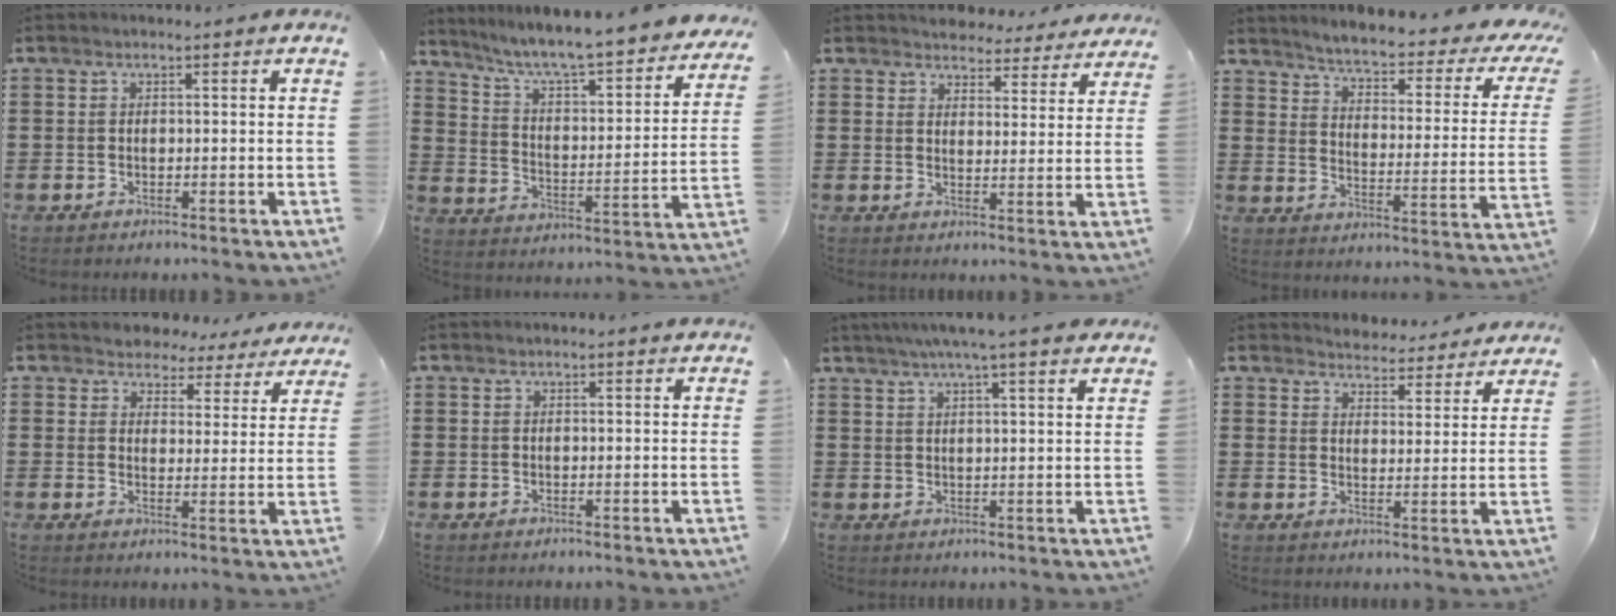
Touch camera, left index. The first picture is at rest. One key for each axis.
{"total": 6.1, "fx": 5.2, "fy": -0.3, "fz": 3.2, "tx": -0.084, "ty": -0.050, "tz": 0.080}
{"total": 4.3, "fx": 4.3, "fy": 0.8, "fz": 0.0, "tx": -0.013, "ty": -0.025, "tz": 0.075}
{"total": 3.0, "fx": 2.4, "fy": -0.2, "fz": 1.9, "tx": -0.053, "ty": -0.031, "tz": 0.028}
{"total": 4.1, "fx": 3.8, "fy": 1.5, "fz": 0.0, "tx": -0.017, "ty": -0.020, "tz": 0.065}
{"total": 0.6, "fx": 0.4, "fy": 0.0, "fz": 0.4, "tx": -0.009, "ty": 0.000, "tz": 0.008}
{"total": 4.9, "fx": 3.9, "fy": -0.4, "fz": 3.0, "tx": -0.068, "ty": -0.006, "tz": 0.068}
{"total": 4.3, "fx": 4.3, "fy": 0.2, "fz": -0.1, "tx": -0.020, "ty": -0.028, "tz": 0.077}